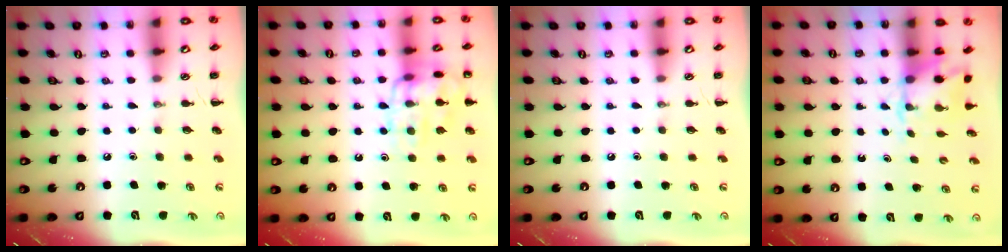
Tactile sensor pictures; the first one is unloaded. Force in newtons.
{"total": 15.2, "press": 15.1, "slide": 0.5}
{"total": 0.0}
{"total": 4.5, "press": 4.5, "slide": 0.3}